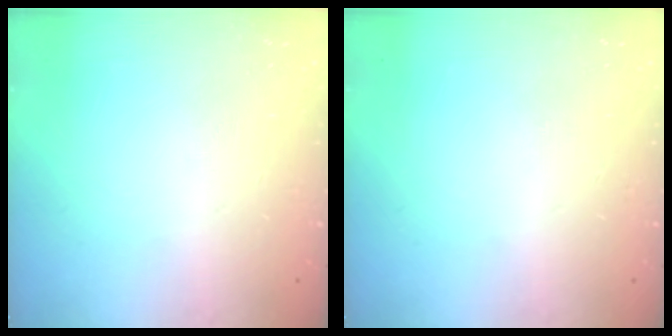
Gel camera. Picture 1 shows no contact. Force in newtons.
{"total": 0.0}